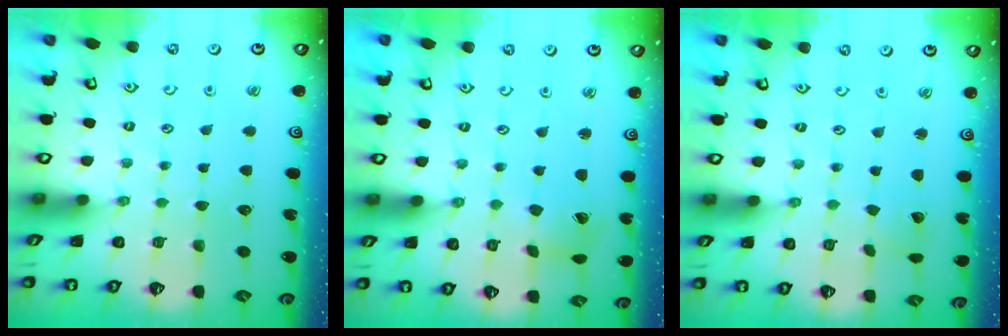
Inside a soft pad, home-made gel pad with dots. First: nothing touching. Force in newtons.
{"total": 3.2, "press": 3.2, "slide": 0.4}
{"total": 1.6, "press": 1.6, "slide": 0.1}